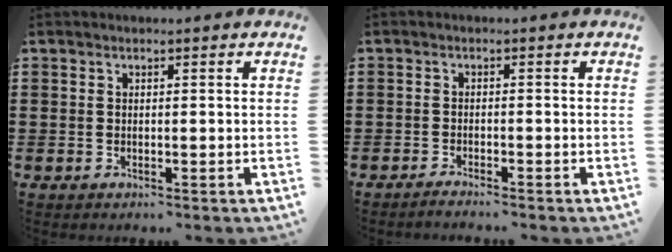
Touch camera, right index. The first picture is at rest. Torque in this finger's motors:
{"motor_torque": [-0.93, 1.20, -0.16, -0.08]}